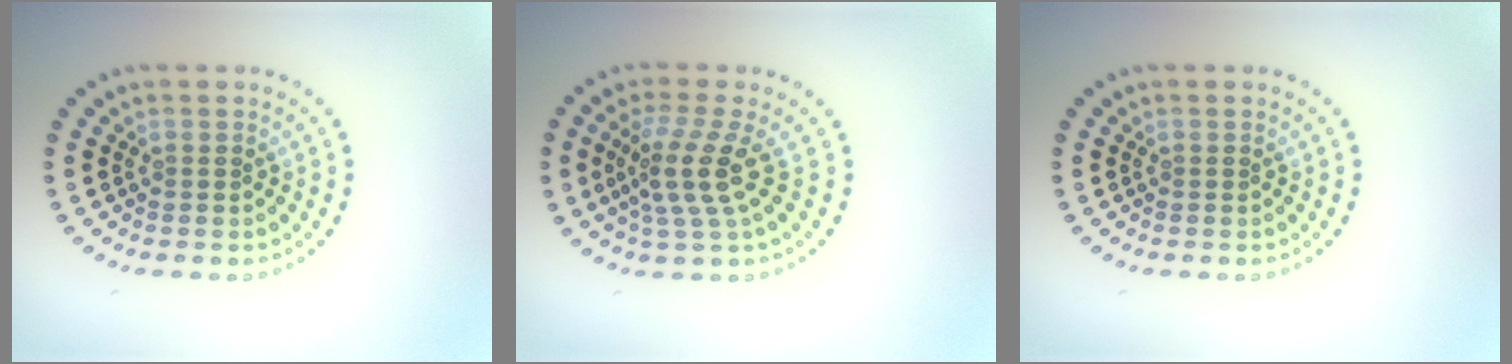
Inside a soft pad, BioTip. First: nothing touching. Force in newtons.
{"total": 3.8, "press": 2.9, "slide": 2.5}
{"total": 0.0}